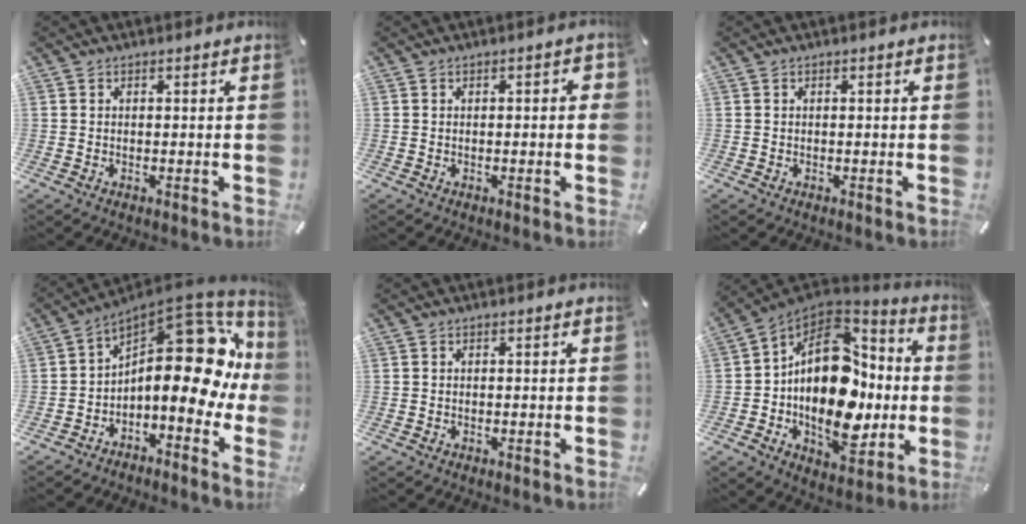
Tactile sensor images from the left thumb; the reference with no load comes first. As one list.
[{"total": 2.2, "force": [-0.2, 0.8, 2.0], "torque": [-0.027, 0.002, -0.007]}, {"total": 0.0}, {"total": 19.5, "force": [3.4, 9.8, 16.5], "torque": [-0.235, -0.056, 0.055]}, {"total": 0.0}, {"total": 23.4, "force": [-1.5, 15.9, 17.1], "torque": [-0.287, -0.013, -0.016]}]